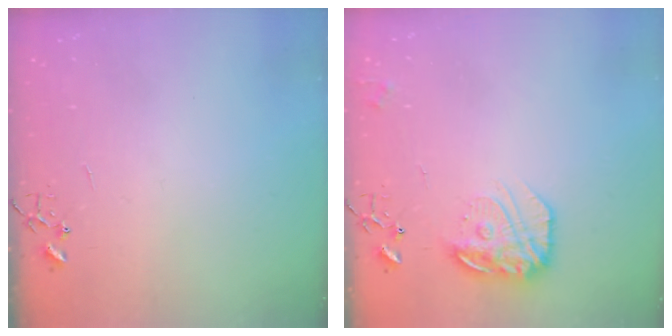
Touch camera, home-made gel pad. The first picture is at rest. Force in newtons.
{"total": 16.4, "press": 16.3, "slide": 1.3}